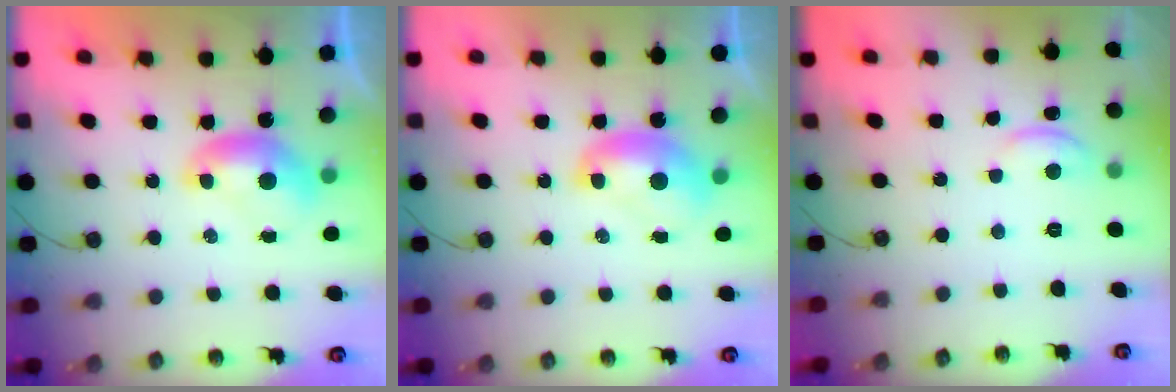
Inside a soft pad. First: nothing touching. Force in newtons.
{"total": 2.2, "press": 2.1, "slide": 0.3}
{"total": 0.7, "press": 0.6, "slide": 0.5}